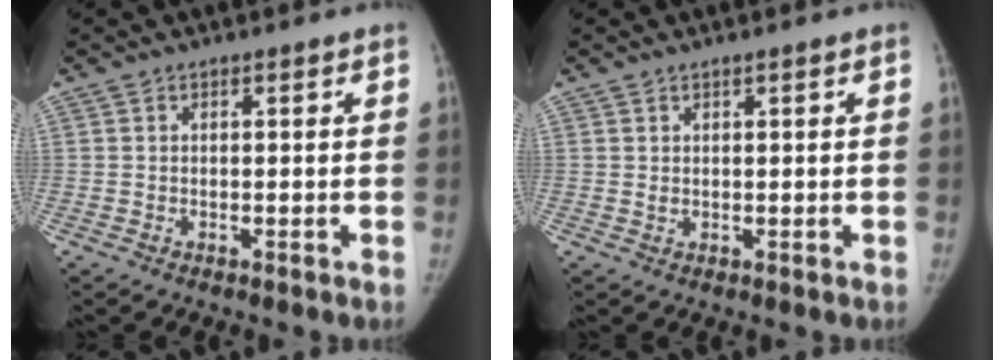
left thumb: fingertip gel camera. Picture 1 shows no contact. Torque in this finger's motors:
{"motor_torque": [0.04, 0.04, 0.48, -0.40, 0.05]}